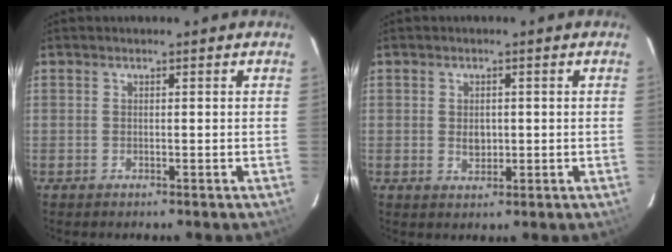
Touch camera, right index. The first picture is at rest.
{"total": 2.7, "force": [0.0, 2.1, 1.7], "torque": [-0.027, 0.001, 0.001]}